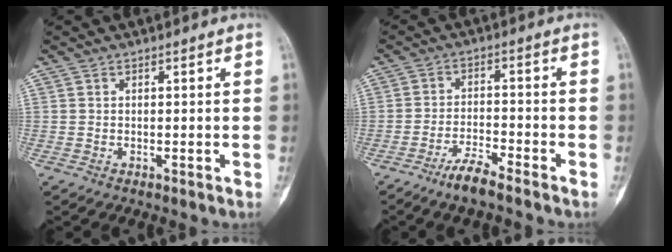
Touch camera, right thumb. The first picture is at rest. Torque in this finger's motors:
{"motor_torque": [0.81, -0.42, 0.63, -0.23, 0.22]}